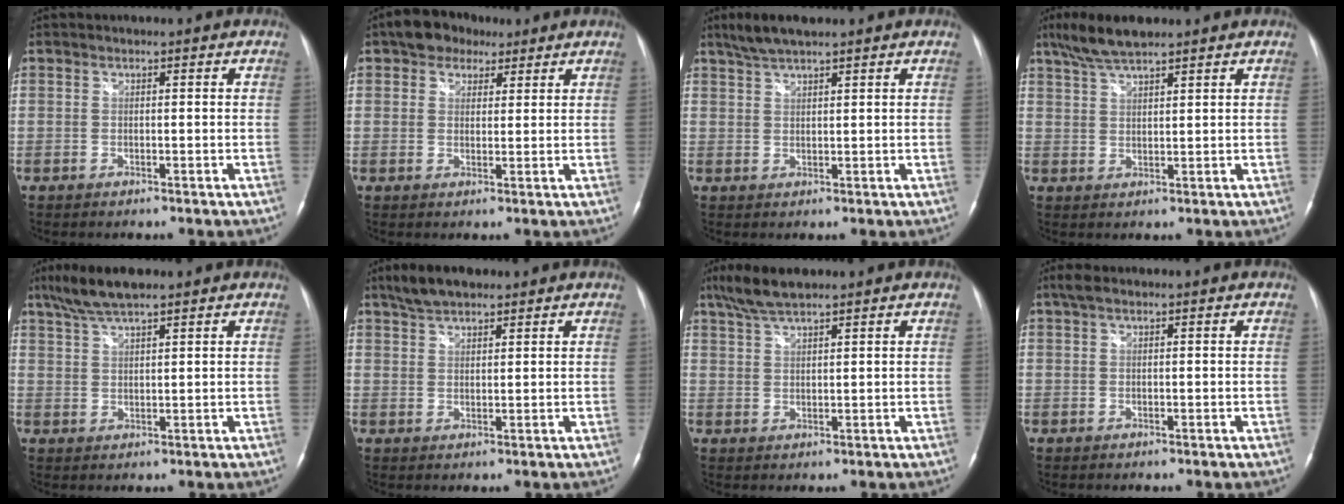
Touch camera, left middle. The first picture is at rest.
{"total": 5.5, "force": [3.6, 3.7, 2.0], "torque": [-0.033, 0.021, 0.061]}
{"total": 4.7, "force": [3.8, 0.6, 2.7], "torque": [-0.060, 0.016, 0.074]}
{"total": 6.1, "force": [4.9, 0.9, 3.5], "torque": [-0.076, 0.017, 0.094]}
{"total": 6.6, "force": [5.1, 1.0, 4.1], "torque": [-0.086, 0.020, 0.095]}
{"total": 5.4, "force": [4.2, 2.0, 2.7], "torque": [-0.059, 0.017, 0.079]}
{"total": 5.5, "force": [4.4, 0.8, 3.2], "torque": [-0.071, 0.017, 0.086]}
{"total": 2.0, "force": [1.3, 0.7, 1.4], "torque": [-0.030, 0.025, 0.024]}